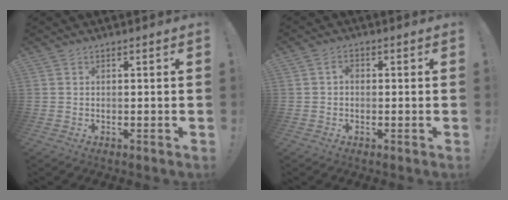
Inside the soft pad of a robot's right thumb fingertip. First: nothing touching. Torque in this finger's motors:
{"motor_torque": [0.02, 0.02, -0.10, -0.15, -0.02]}